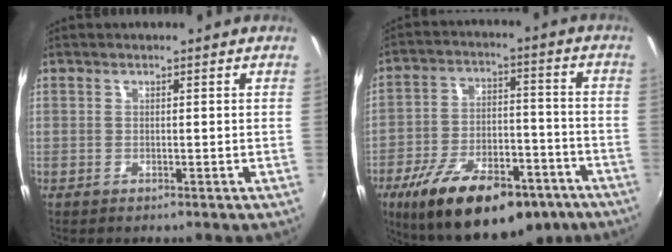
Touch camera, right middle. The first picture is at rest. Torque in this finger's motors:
{"motor_torque": [1.68, -0.46, 0.34, 0.21]}